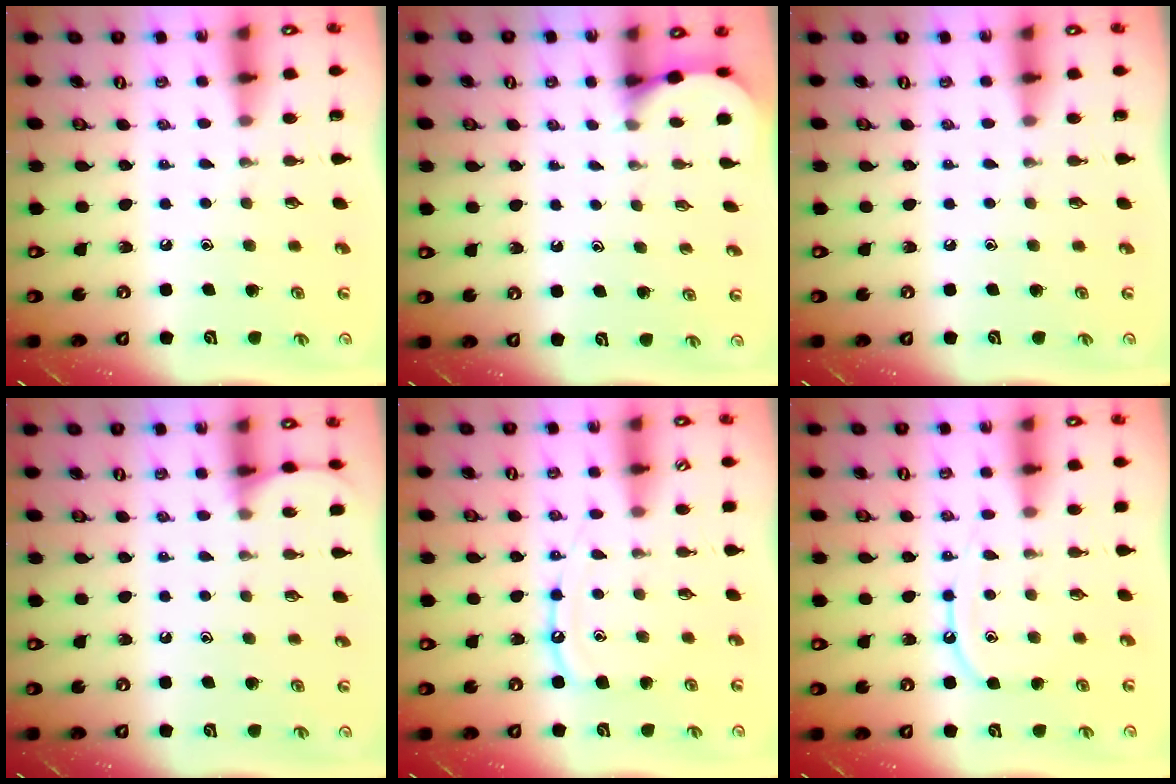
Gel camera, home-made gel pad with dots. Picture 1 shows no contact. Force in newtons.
{"total": 1.9, "press": 1.9, "slide": 0.2}
{"total": 0.0}
{"total": 5.1, "press": 5.0, "slide": 0.7}
{"total": 9.2, "press": 9.2, "slide": 0.8}
{"total": 8.5, "press": 8.5, "slide": 0.9}